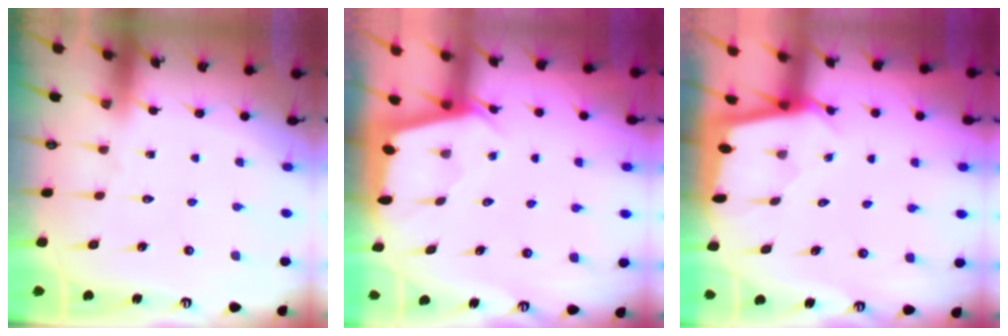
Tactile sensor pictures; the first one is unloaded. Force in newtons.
{"total": 2.1, "press": 2.1, "slide": 0.3}
{"total": 1.6, "press": 1.6, "slide": 0.2}